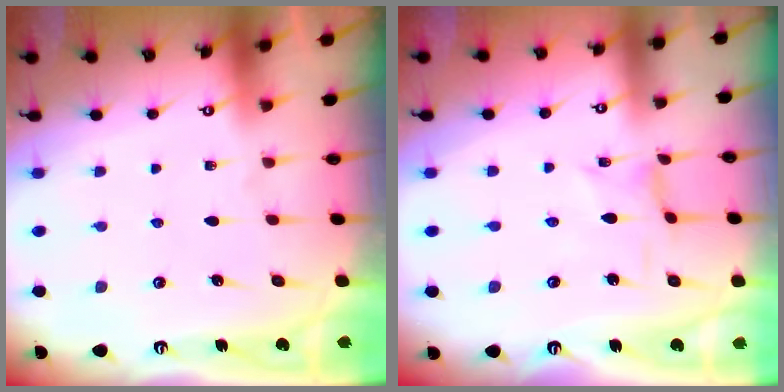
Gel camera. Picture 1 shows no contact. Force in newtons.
{"total": 0.0}